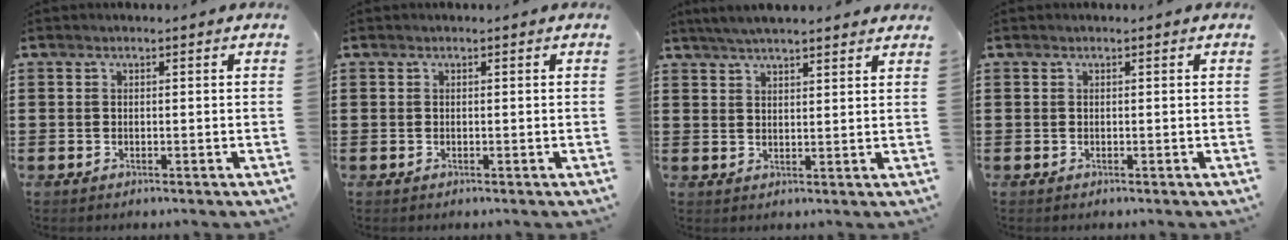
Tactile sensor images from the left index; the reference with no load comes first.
{"total": 0.0}
{"total": 3.9, "force": [3.6, 0.2, 1.3], "torque": [-0.034, -0.003, 0.067]}
{"total": 0.0}